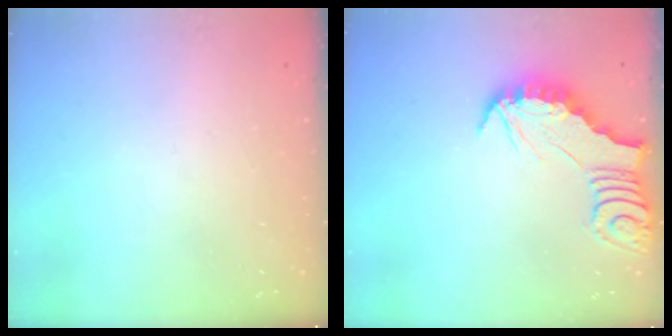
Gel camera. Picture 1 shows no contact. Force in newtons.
{"total": 2.9, "press": 2.8, "slide": 0.3}